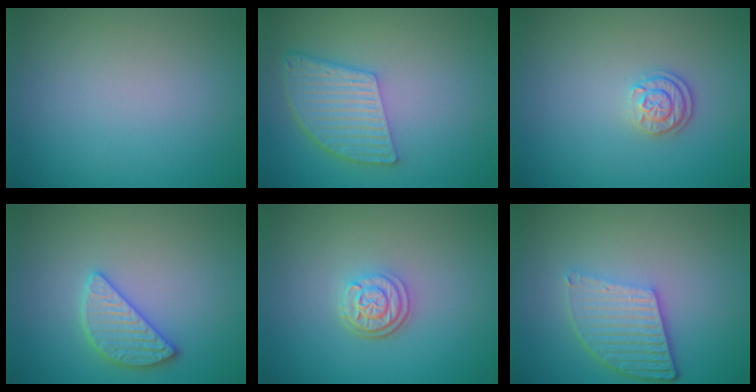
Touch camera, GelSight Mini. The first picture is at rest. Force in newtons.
{"total": 5.8, "press": 4.3, "slide": 3.8}
{"total": 2.2, "press": 1.8, "slide": 1.3}
{"total": 2.8, "press": 2.8, "slide": 0.6}
{"total": 3.1, "press": 2.5, "slide": 1.8}
{"total": 5.2, "press": 3.8, "slide": 3.6}